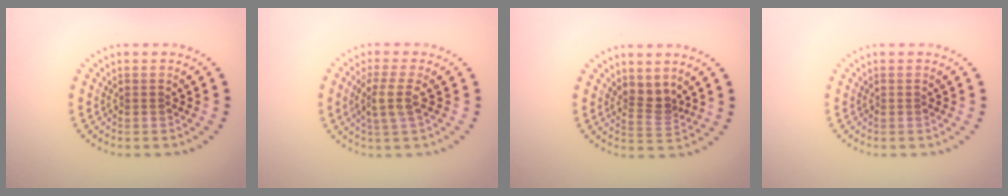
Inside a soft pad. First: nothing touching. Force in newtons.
{"total": 2.8, "press": 2.3, "slide": 1.7}
{"total": 2.3, "press": 1.8, "slide": 1.5}
{"total": 0.0}